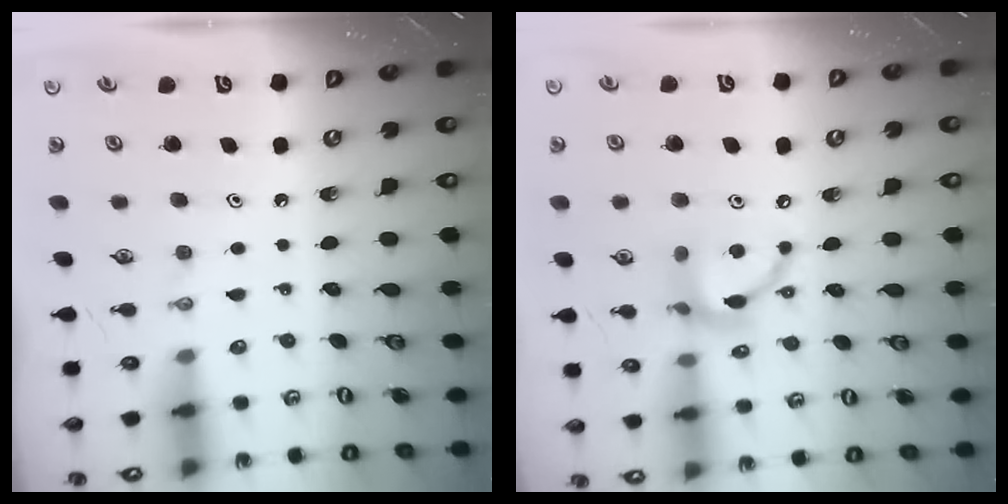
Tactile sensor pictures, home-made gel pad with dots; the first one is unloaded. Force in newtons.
{"total": 12.6, "press": 12.6, "slide": 1.1}